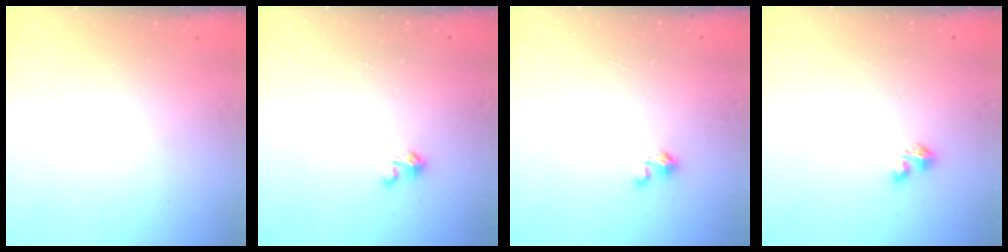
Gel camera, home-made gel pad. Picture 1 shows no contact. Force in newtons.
{"total": 2.1, "press": 2.1, "slide": 0.2}
{"total": 2.1, "press": 2.1, "slide": 0.2}
{"total": 2.9, "press": 2.9, "slide": 0.5}